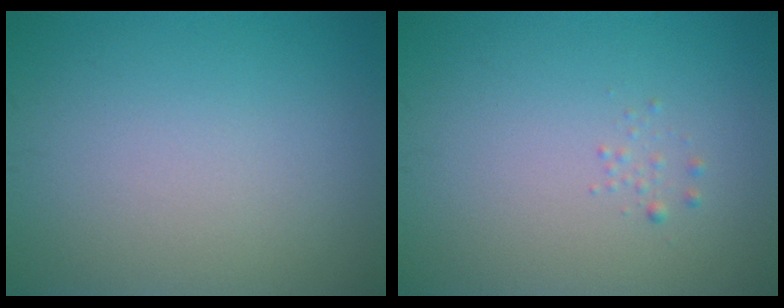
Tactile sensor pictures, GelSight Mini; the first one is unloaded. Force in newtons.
{"total": 0.6, "press": 0.6, "slide": 0.0}